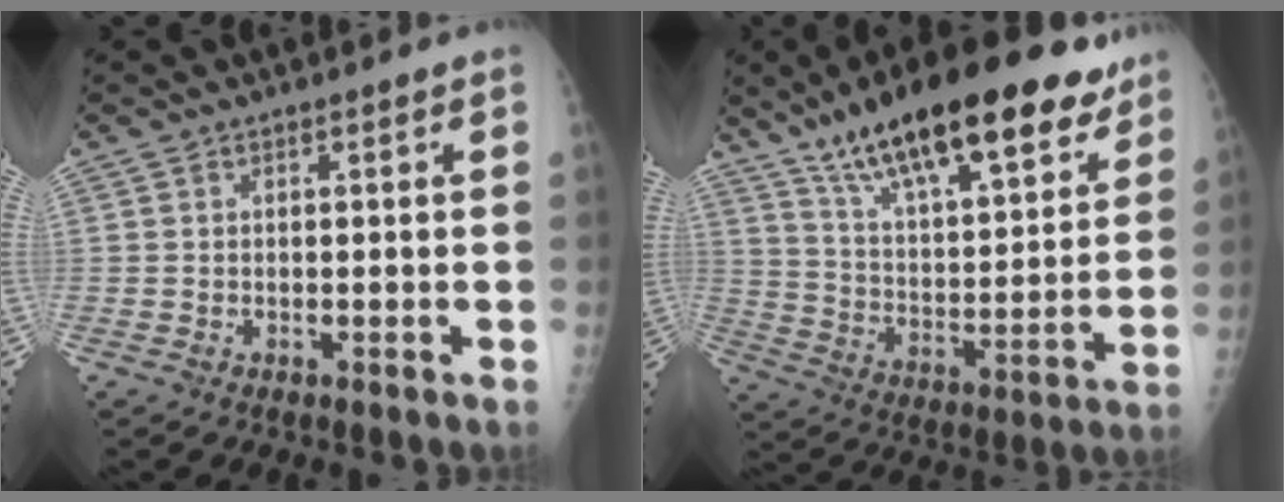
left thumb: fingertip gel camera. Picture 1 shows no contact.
{"total": 26.4, "force": [17.8, 8.7, 17.4], "torque": [-0.244, -0.049, 0.286]}